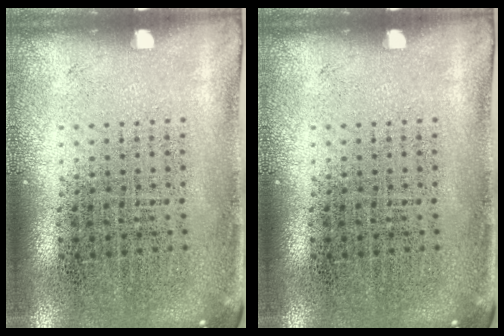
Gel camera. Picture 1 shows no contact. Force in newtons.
{"total": 0.0}